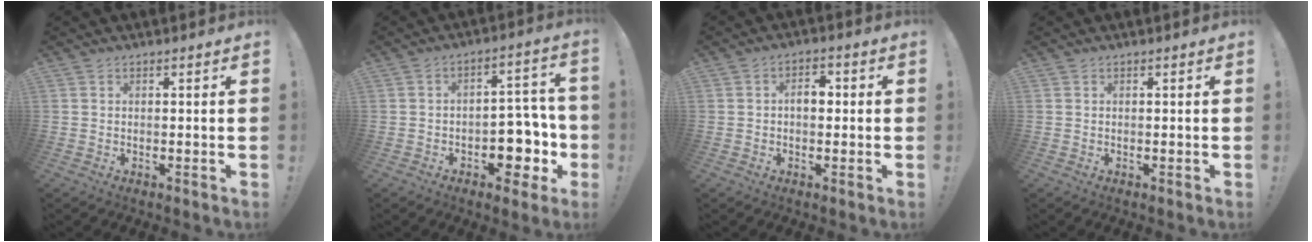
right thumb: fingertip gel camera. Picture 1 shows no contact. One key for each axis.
{"total": 11.0, "fx": -4.3, "fy": 7.6, "fz": 6.5, "tx": -0.049, "ty": 0.025, "tz": -0.065}
{"total": 4.9, "fx": -0.1, "fy": 2.9, "fz": 4.0, "tx": -0.059, "ty": 0.010, "tz": -0.007}
{"total": 0.0}